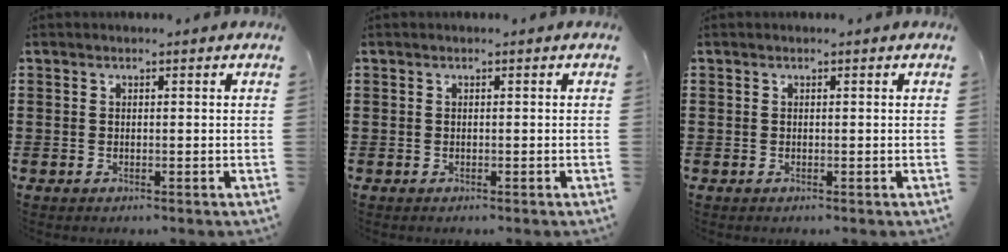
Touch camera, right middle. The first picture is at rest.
{"total": 0.0}
{"total": 0.0}